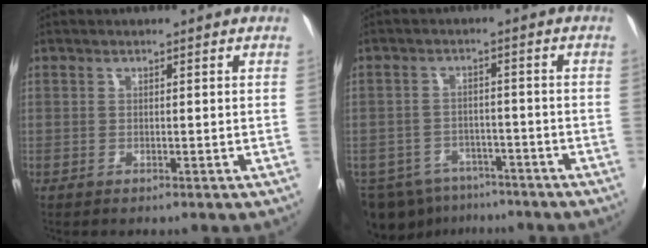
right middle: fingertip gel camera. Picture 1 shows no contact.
{"total": 10.8, "force": [-8.4, 6.2, 3.0], "torque": [-0.063, 0.001, -0.115]}